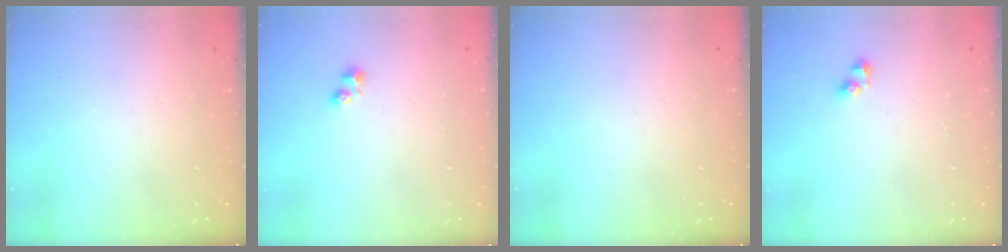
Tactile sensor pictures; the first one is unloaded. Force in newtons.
{"total": 2.1, "press": 2.1, "slide": 0.3}
{"total": 0.0}
{"total": 2.6, "press": 2.3, "slide": 1.1}